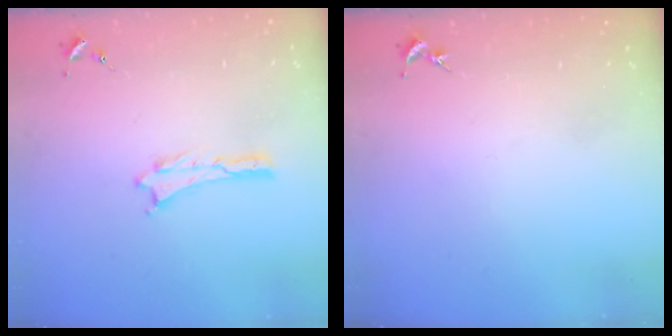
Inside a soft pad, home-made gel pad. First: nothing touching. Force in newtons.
{"total": 0.0}